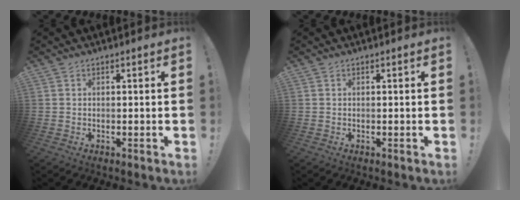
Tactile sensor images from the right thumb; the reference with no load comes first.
{"total": 0.0}